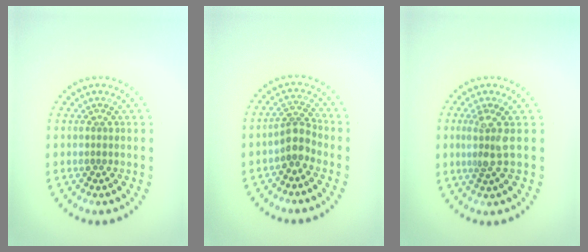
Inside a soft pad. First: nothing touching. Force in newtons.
{"total": 2.4, "press": 1.8, "slide": 1.5}
{"total": 2.3, "press": 1.9, "slide": 1.4}